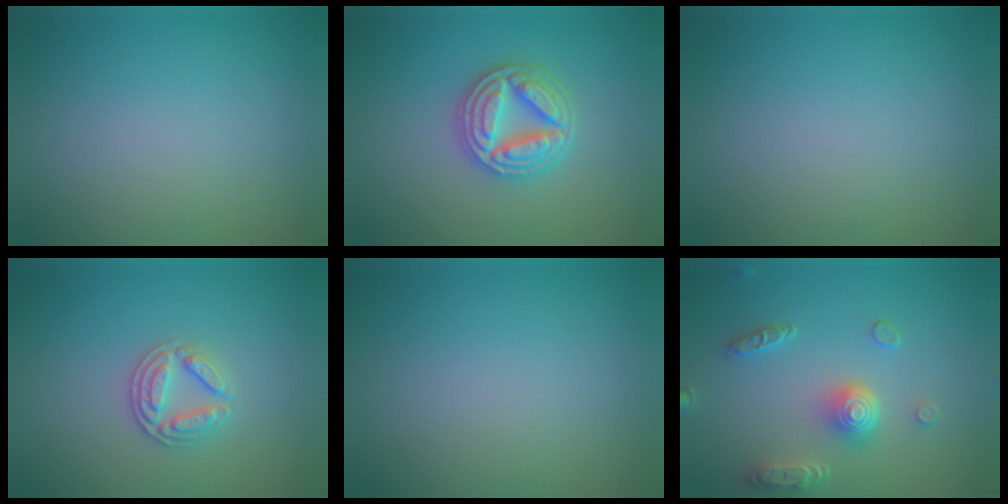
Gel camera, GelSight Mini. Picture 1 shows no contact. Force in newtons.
{"total": 4.7, "press": 4.7, "slide": 0.8}
{"total": 0.0}
{"total": 2.8, "press": 2.7, "slide": 0.7}
{"total": 0.0}
{"total": 5.0, "press": 3.8, "slide": 3.2}